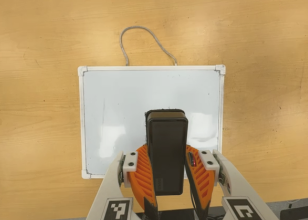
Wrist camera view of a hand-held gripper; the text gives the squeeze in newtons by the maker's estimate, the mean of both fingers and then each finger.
{"total": 8.9, "left": 7.3, "right": 10.6}